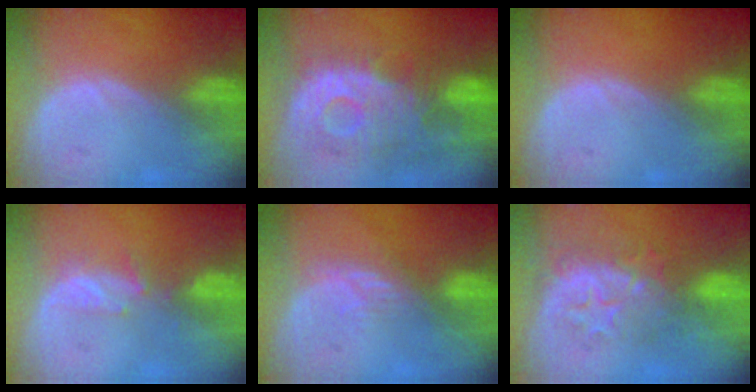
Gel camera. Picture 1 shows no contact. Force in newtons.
{"total": 11.8, "press": 10.6, "slide": 5.1}
{"total": 0.0}
{"total": 2.7, "press": 2.6, "slide": 0.8}
{"total": 3.3, "press": 3.0, "slide": 1.5}
{"total": 8.7, "press": 8.0, "slide": 3.5}